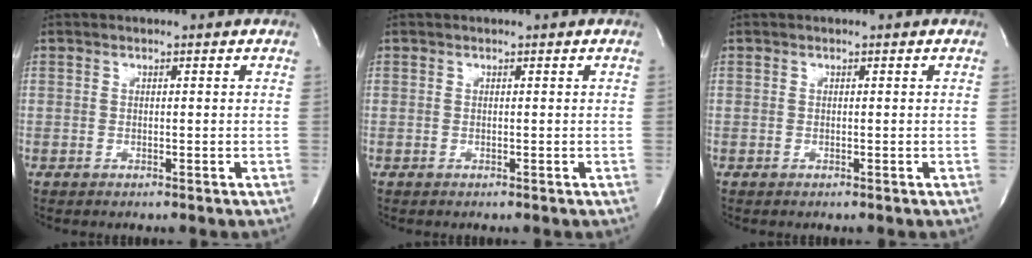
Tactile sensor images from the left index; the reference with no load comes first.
{"total": 0.0}
{"total": 0.0}